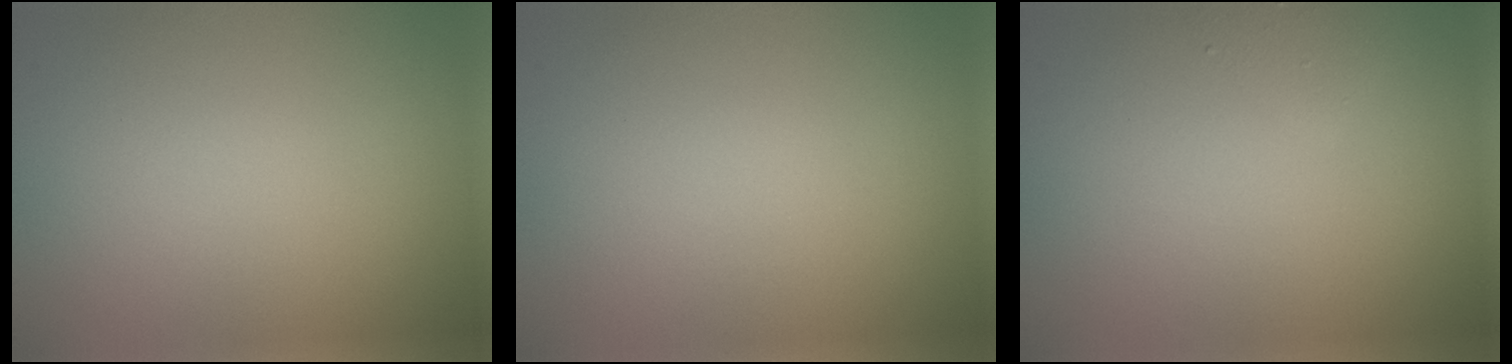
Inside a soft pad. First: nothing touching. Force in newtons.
{"total": 0.0}
{"total": 1.1, "press": 1.1, "slide": 0.0}